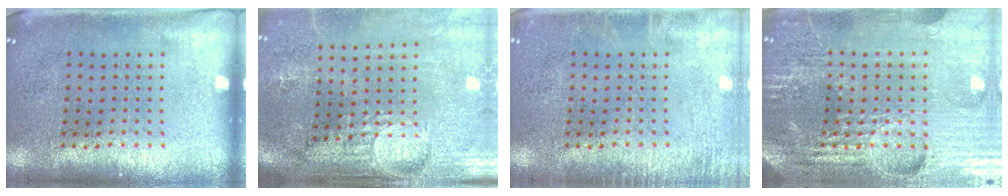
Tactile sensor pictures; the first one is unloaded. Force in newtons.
{"total": 4.4, "press": 3.6, "slide": 2.6}
{"total": 1.5, "press": 1.5, "slide": 0.2}
{"total": 5.5, "press": 5.0, "slide": 2.4}